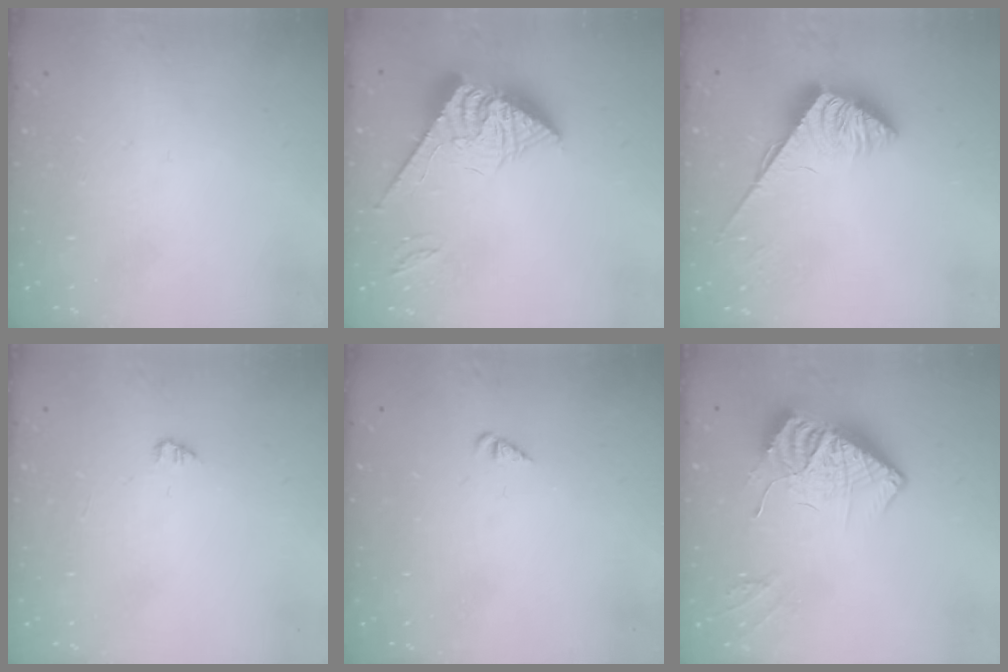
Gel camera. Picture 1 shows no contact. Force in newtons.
{"total": 11.5, "press": 11.4, "slide": 1.3}
{"total": 3.8, "press": 3.8, "slide": 0.6}
{"total": 1.0, "press": 1.0, "slide": 0.2}
{"total": 1.3, "press": 1.3, "slide": 0.3}
{"total": 13.1, "press": 13.0, "slide": 1.4}